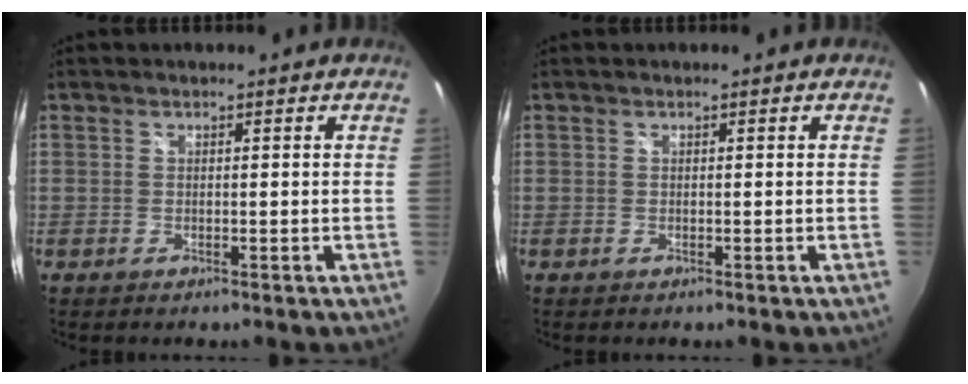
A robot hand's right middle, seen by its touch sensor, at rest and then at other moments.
{"total": 0.0}